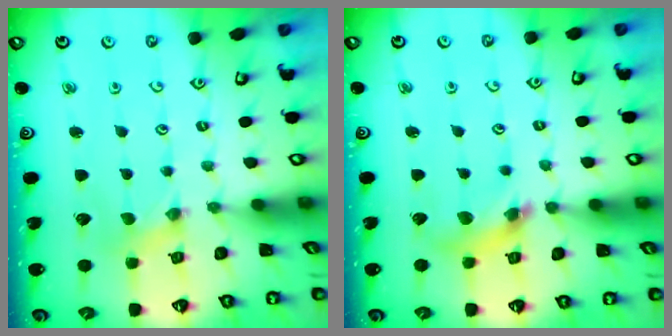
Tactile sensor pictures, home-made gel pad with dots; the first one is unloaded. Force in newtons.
{"total": 10.4, "press": 10.3, "slide": 1.3}